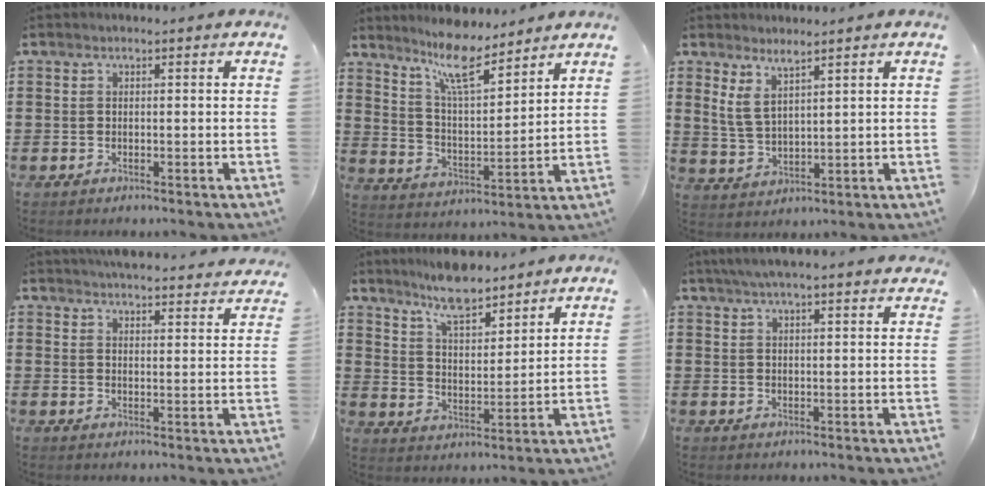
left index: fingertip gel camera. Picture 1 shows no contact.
{"total": 9.9, "force": [8.0, 1.8, 5.6], "torque": [-0.114, -0.032, 0.144]}
{"total": 4.3, "force": [3.0, 1.5, 2.8], "torque": [-0.064, -0.001, 0.054]}
{"total": 4.6, "force": [4.6, 0.0, 0.6], "torque": [-0.020, -0.032, 0.079]}
{"total": 7.9, "force": [7.0, 1.6, 3.2], "torque": [-0.078, -0.020, 0.129]}
{"total": 4.6, "force": [4.1, 0.1, 2.1], "torque": [-0.051, -0.005, 0.074]}